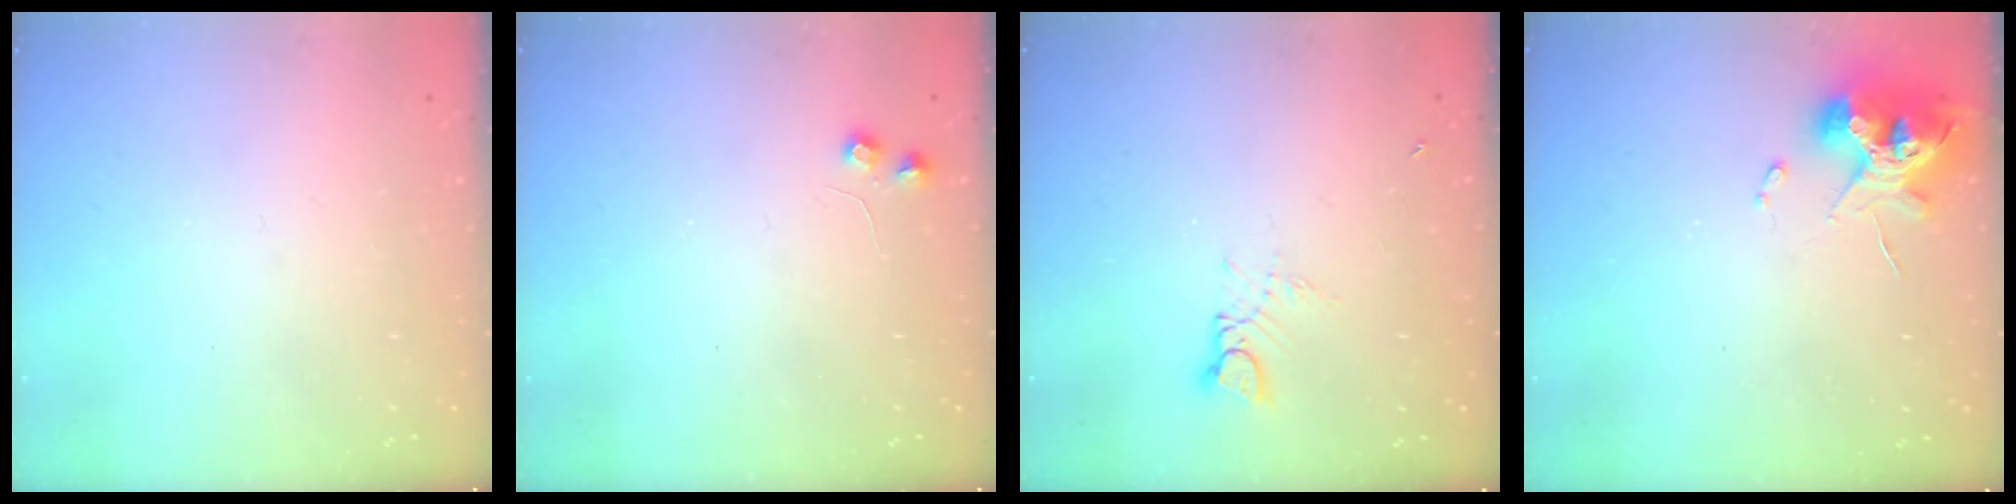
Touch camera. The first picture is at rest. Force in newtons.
{"total": 5.0, "press": 4.9, "slide": 0.8}
{"total": 2.9, "press": 2.9, "slide": 0.3}
{"total": 11.0, "press": 10.9, "slide": 0.8}